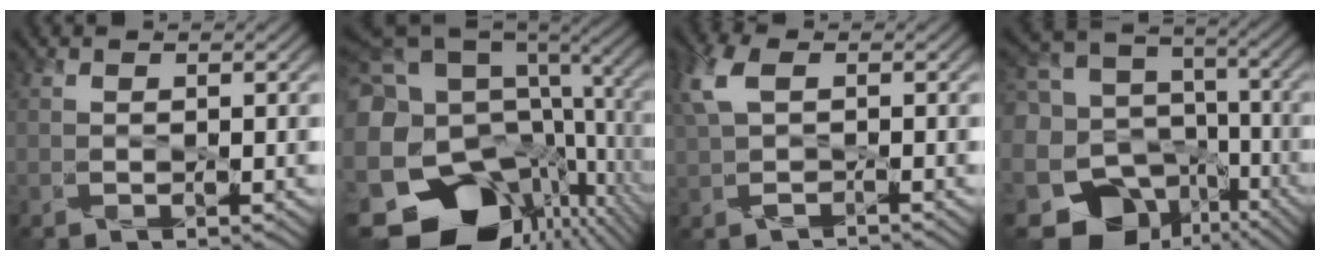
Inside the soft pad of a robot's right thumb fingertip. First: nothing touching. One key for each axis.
{"total": 23.8, "fx": -4.3, "fy": 19.3, "fz": 13.3, "tx": -0.287, "ty": -0.017, "tz": -0.089}
{"total": 4.1, "fx": 0.7, "fy": 2.2, "fz": 3.3, "tx": -0.087, "ty": 0.014, "tz": 0.009}
{"total": 18.0, "fx": -6.7, "fy": 15.1, "fz": 7.1, "tx": -0.179, "ty": -0.025, "tz": -0.112}